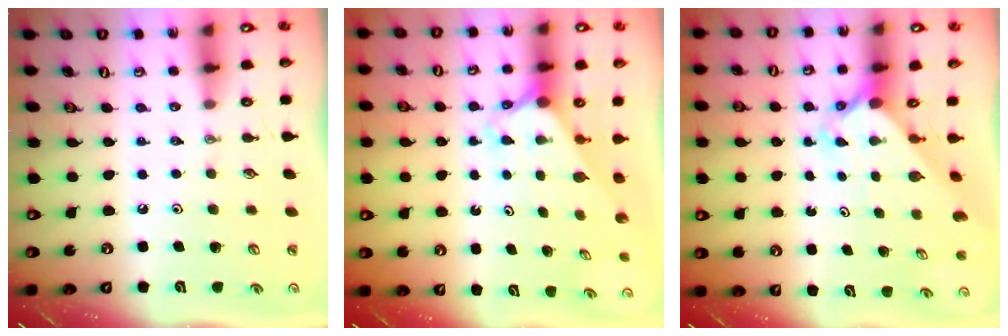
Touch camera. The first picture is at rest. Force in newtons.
{"total": 2.3, "press": 2.3, "slide": 0.2}
{"total": 2.3, "press": 2.3, "slide": 0.1}